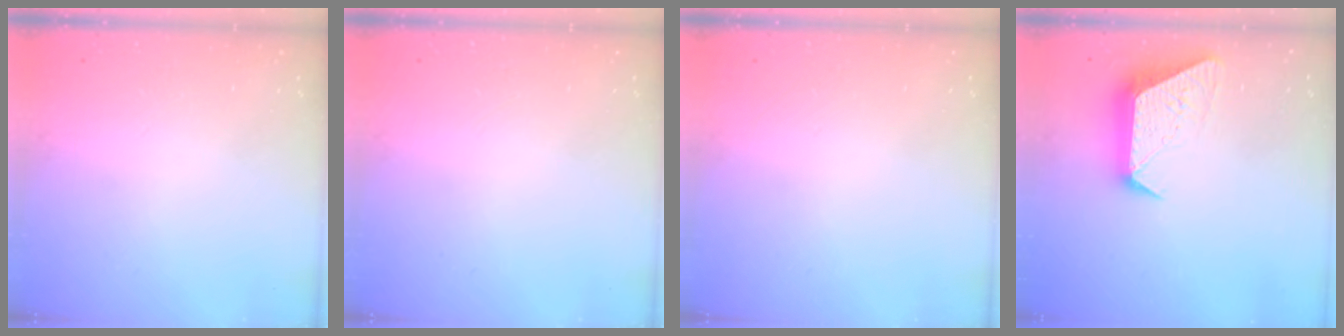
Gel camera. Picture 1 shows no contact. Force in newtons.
{"total": 0.0}
{"total": 0.0}
{"total": 11.3, "press": 11.3, "slide": 1.0}